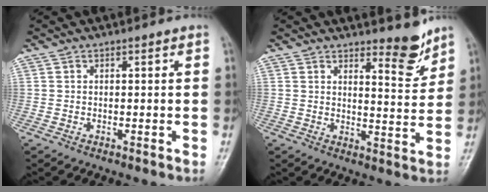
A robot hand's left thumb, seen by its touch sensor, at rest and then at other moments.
{"total": 5.9, "force": [4.9, 1.5, 2.9], "torque": [-0.025, -0.049, 0.074]}